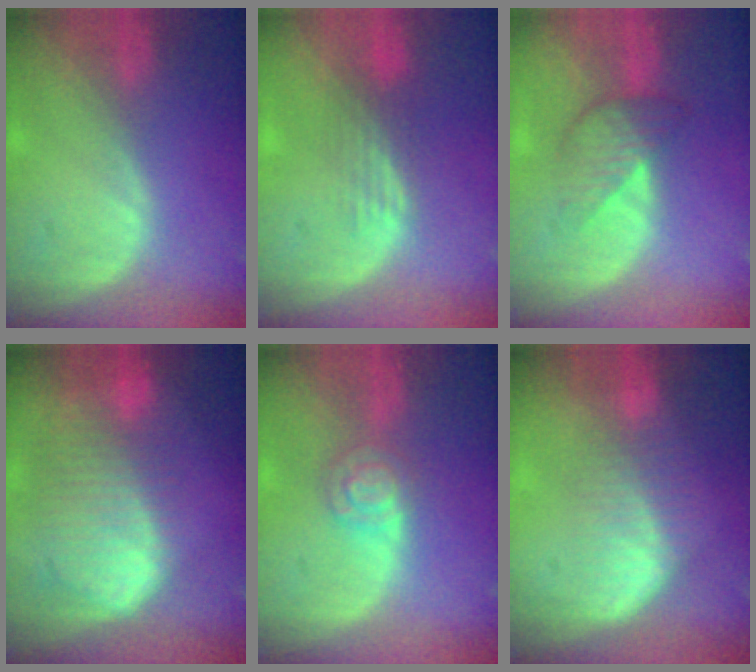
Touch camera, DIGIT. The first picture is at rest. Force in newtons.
{"total": 3.9, "press": 3.2, "slide": 2.3}
{"total": 4.6, "press": 4.6, "slide": 0.2}
{"total": 10.6, "press": 9.1, "slide": 5.3}
{"total": 4.7, "press": 4.2, "slide": 2.1}
{"total": 6.5, "press": 6.0, "slide": 2.4}